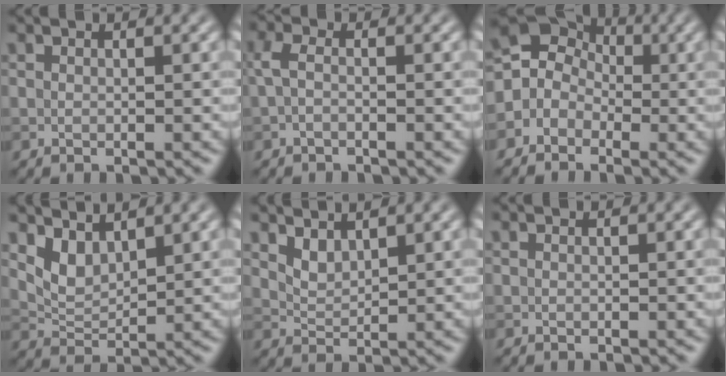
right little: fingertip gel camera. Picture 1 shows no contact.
{"total": 1.6, "force": [-0.6, 0.6, 1.4], "torque": [-0.034, 0.004, -0.015]}
{"total": 4.6, "force": [-0.9, 4.1, 1.8], "torque": [-0.018, 0.019, -0.038]}
{"total": 2.9, "force": [2.1, 1.3, 1.4], "torque": [-0.037, -0.011, 0.047]}
{"total": 1.9, "force": [1.5, 0.8, 0.9], "torque": [-0.019, -0.005, 0.035]}
{"total": 0.0}